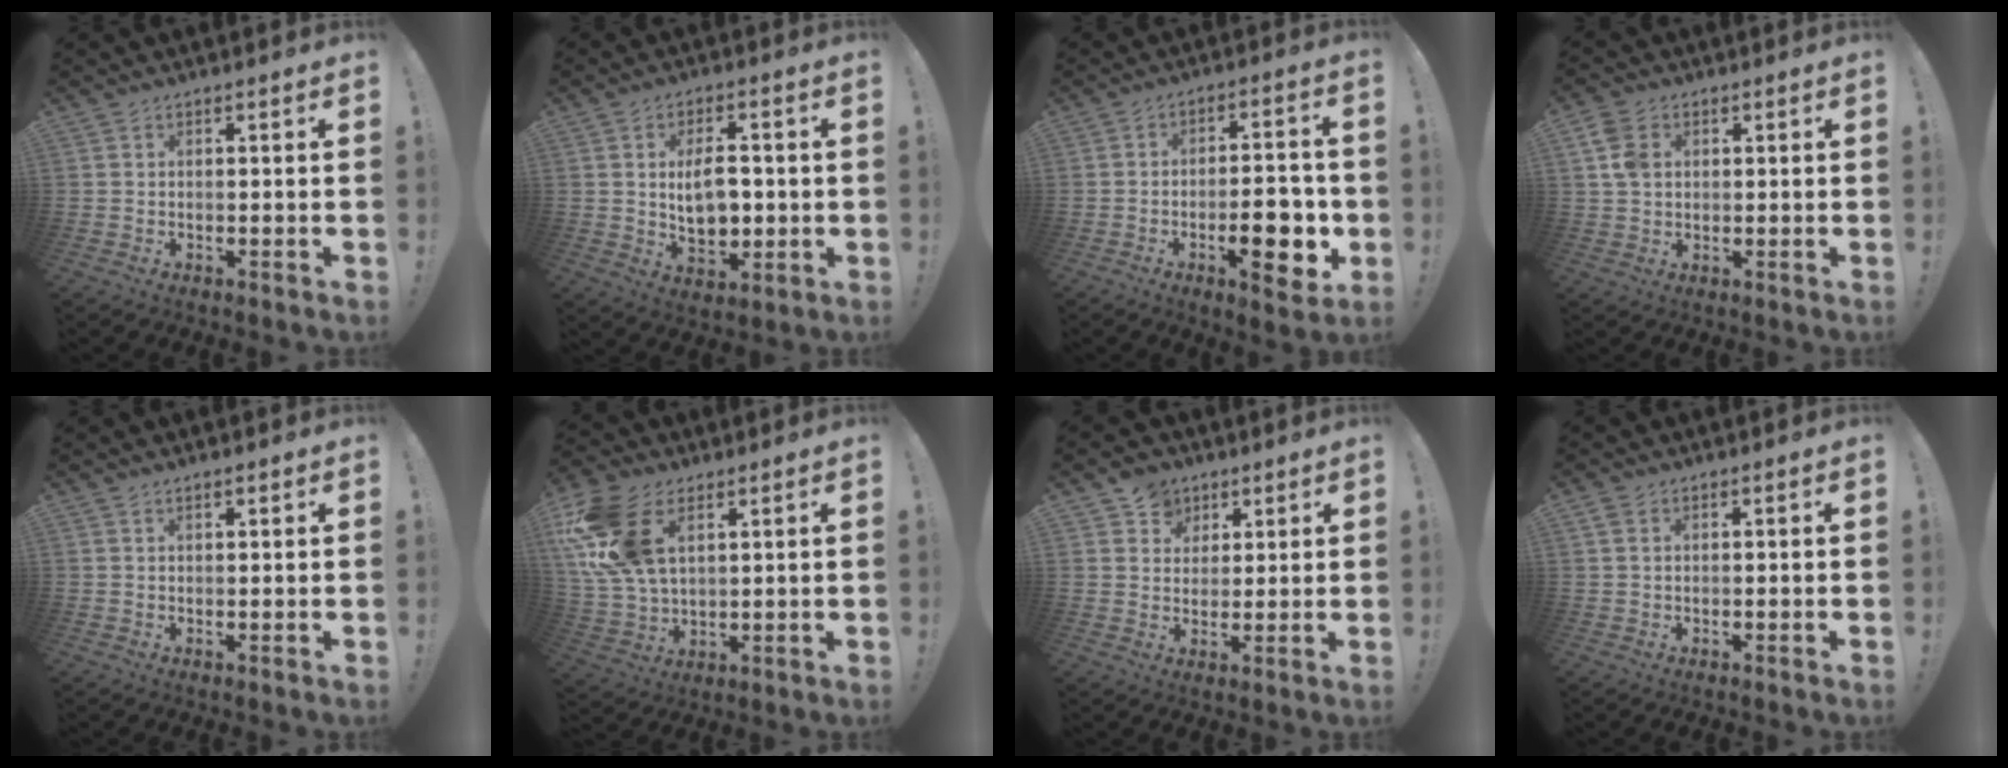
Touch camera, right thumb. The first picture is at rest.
{"total": 9.8, "force": [0.4, 6.2, 7.6], "torque": [-0.123, -0.003, 0.005]}
{"total": 13.9, "force": [-4.5, 5.4, 12.1], "torque": [-0.148, 0.007, -0.066]}
{"total": 7.3, "force": [2.1, 5.5, 4.4], "torque": [-0.094, 0.006, 0.043]}
{"total": 1.2, "force": [0.9, 0.4, 0.7], "torque": [-0.008, -0.002, 0.016]}
{"total": 18.8, "force": [7.3, 11.9, 12.7], "torque": [-0.257, -0.020, 0.138]}
{"total": 6.9, "force": [3.5, 5.9, 0.9], "torque": [-0.009, -0.026, 0.068]}
{"total": 1.7, "force": [0.8, 1.2, 0.9], "torque": [-0.019, 0.004, 0.016]}